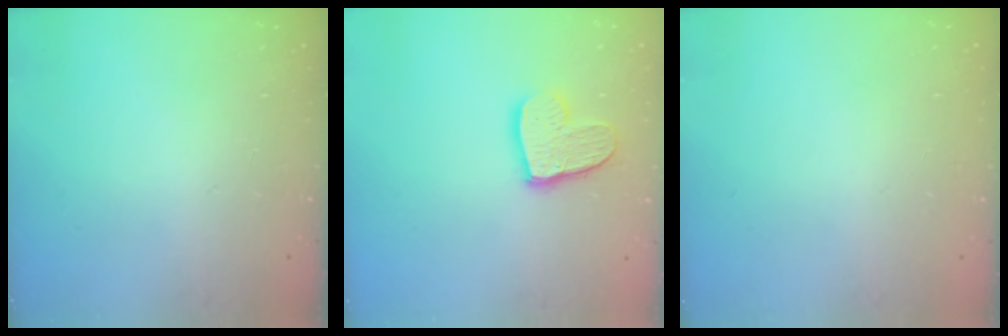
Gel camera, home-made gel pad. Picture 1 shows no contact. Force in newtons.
{"total": 12.2, "press": 12.2, "slide": 1.0}
{"total": 0.0}